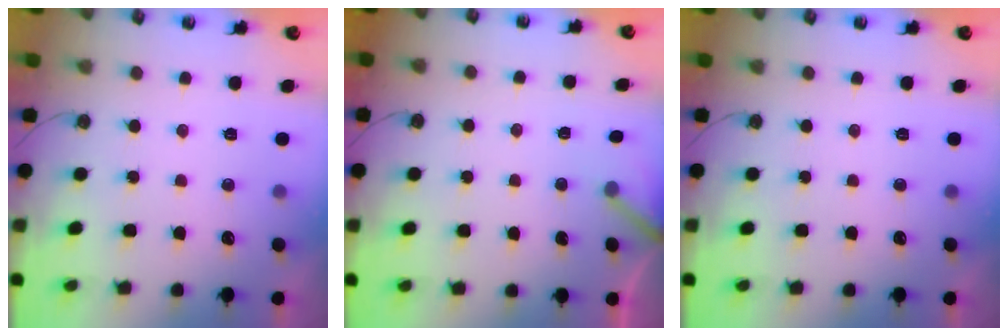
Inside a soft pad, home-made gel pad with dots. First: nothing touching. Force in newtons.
{"total": 3.7, "press": 3.7, "slide": 0.3}
{"total": 0.0}